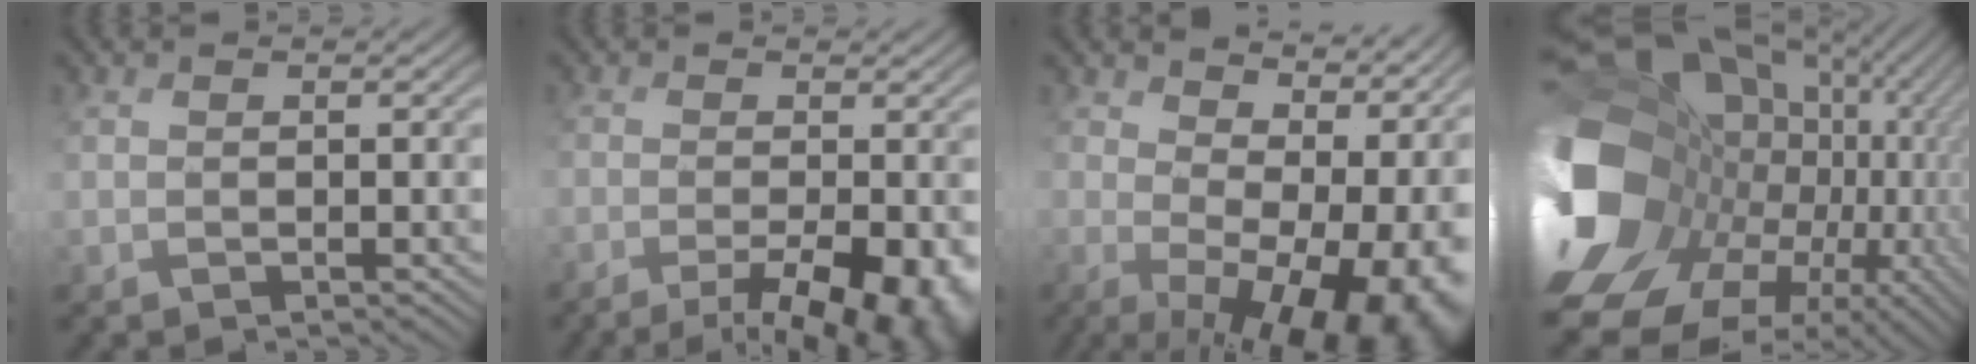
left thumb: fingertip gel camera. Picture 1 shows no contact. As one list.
[{"total": 9.8, "force": [-5.0, 3.3, 7.7], "torque": [-0.124, -0.011, -0.072]}, {"total": 16.5, "force": [1.2, 9.8, 13.2], "torque": [-0.150, -0.022, 0.058]}, {"total": 21.9, "force": [-2.8, 17.3, 13.1], "torque": [-0.301, -0.066, -0.024]}]